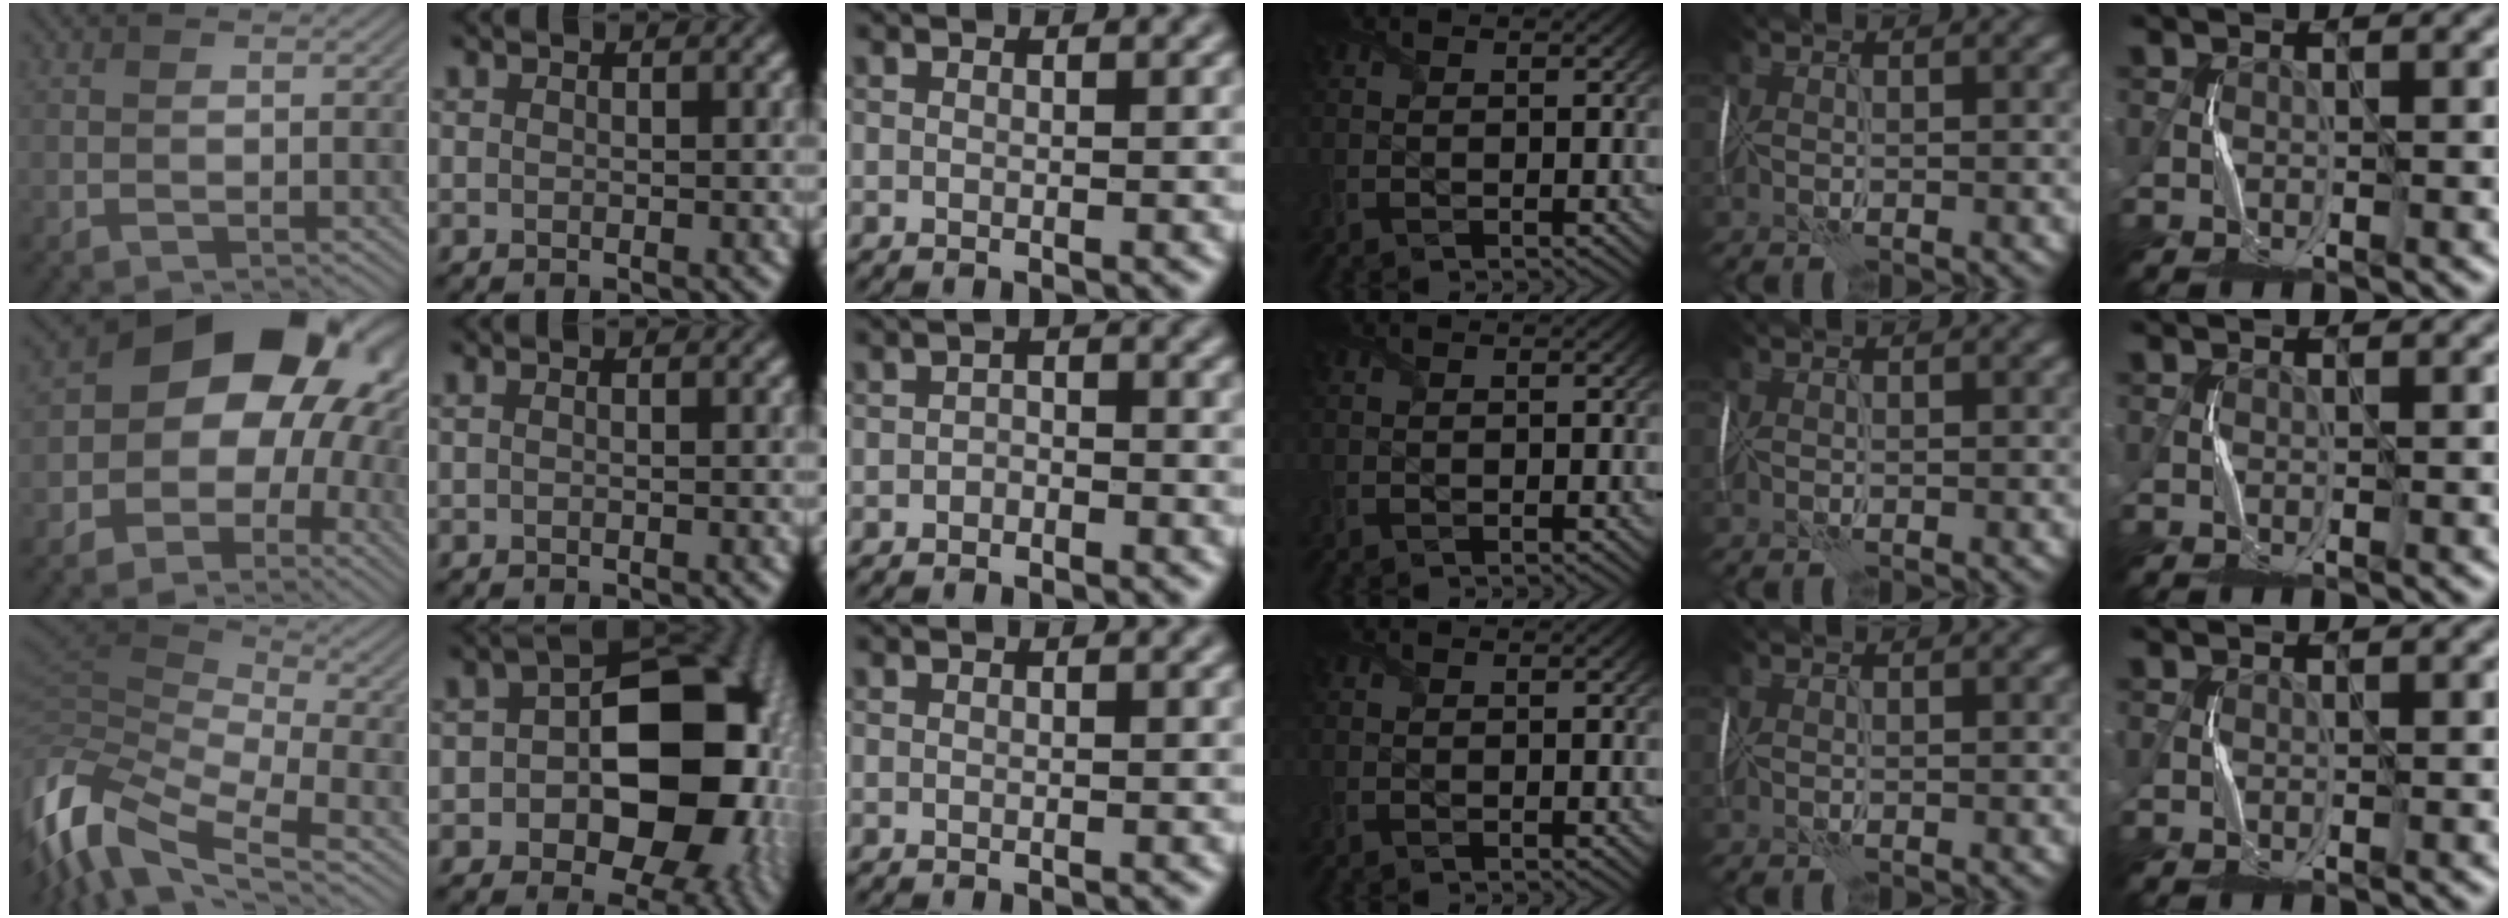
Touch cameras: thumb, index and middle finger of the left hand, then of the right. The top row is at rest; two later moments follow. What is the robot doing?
{"motion": "wrap", "object": "plastic wrap"}